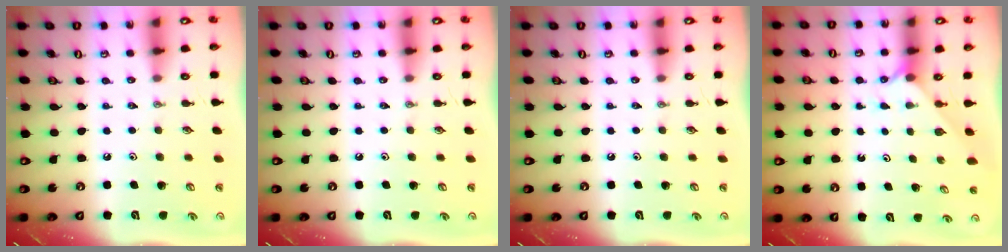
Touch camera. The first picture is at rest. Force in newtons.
{"total": 0.0}
{"total": 0.0}
{"total": 2.1, "press": 2.1, "slide": 0.3}